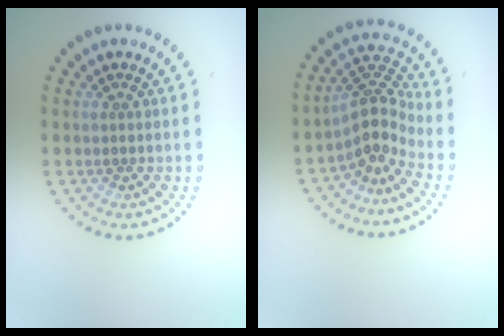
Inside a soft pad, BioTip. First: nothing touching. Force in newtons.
{"total": 3.9, "press": 2.8, "slide": 2.6}